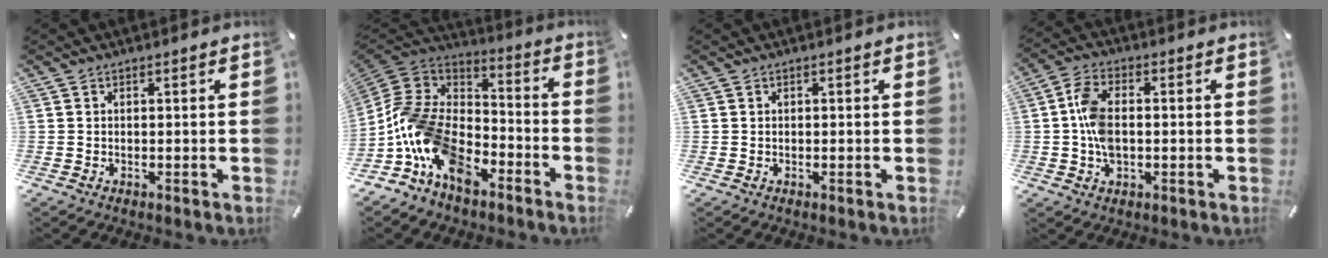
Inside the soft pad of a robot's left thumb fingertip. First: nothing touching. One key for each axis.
{"total": 17.2, "fx": -9.9, "fy": 10.6, "fz": 9.2, "tx": -0.202, "ty": 0.043, "tz": -0.183}
{"total": 0.0}
{"total": 7.5, "fx": -0.3, "fy": 4.5, "fz": 6.0, "tx": -0.135, "ty": 0.003, "tz": -0.008}